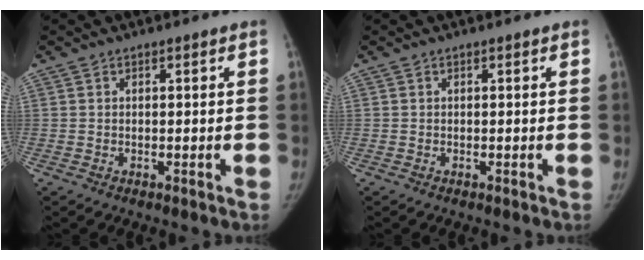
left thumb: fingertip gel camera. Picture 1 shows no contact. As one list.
[{"total": 0.0}]